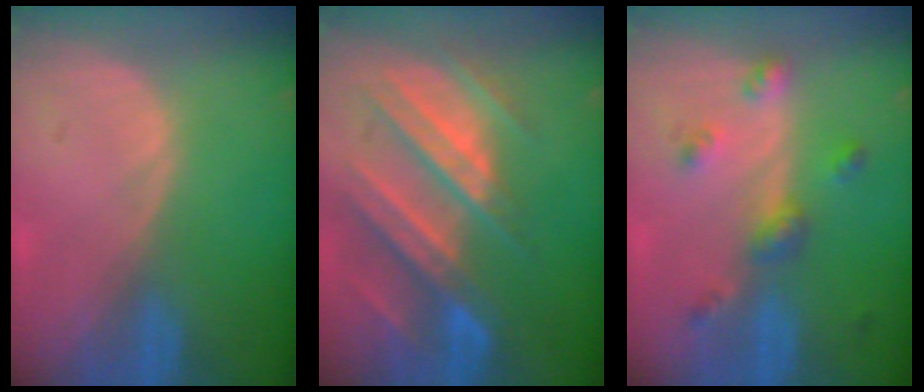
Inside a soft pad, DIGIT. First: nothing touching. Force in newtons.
{"total": 11.1, "press": 9.9, "slide": 5.1}
{"total": 4.9, "press": 4.5, "slide": 2.0}